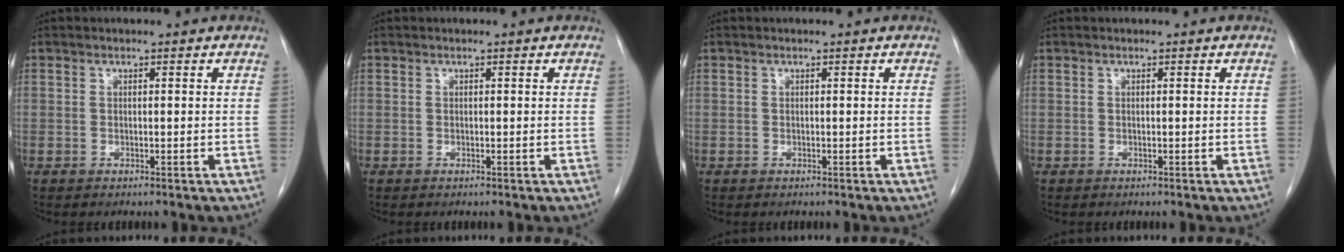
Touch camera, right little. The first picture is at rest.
{"total": 0.0}
{"total": 0.0}
{"total": 0.0}